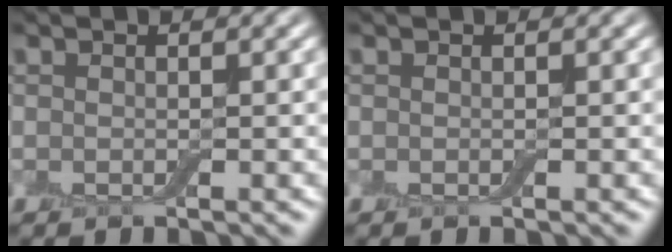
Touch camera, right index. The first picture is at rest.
{"total": 0.0}